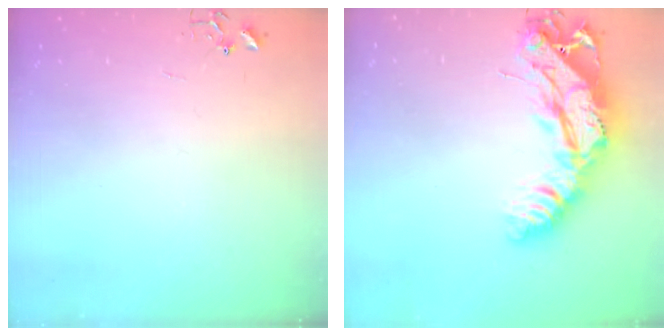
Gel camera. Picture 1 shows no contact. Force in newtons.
{"total": 21.4, "press": 21.3, "slide": 2.1}